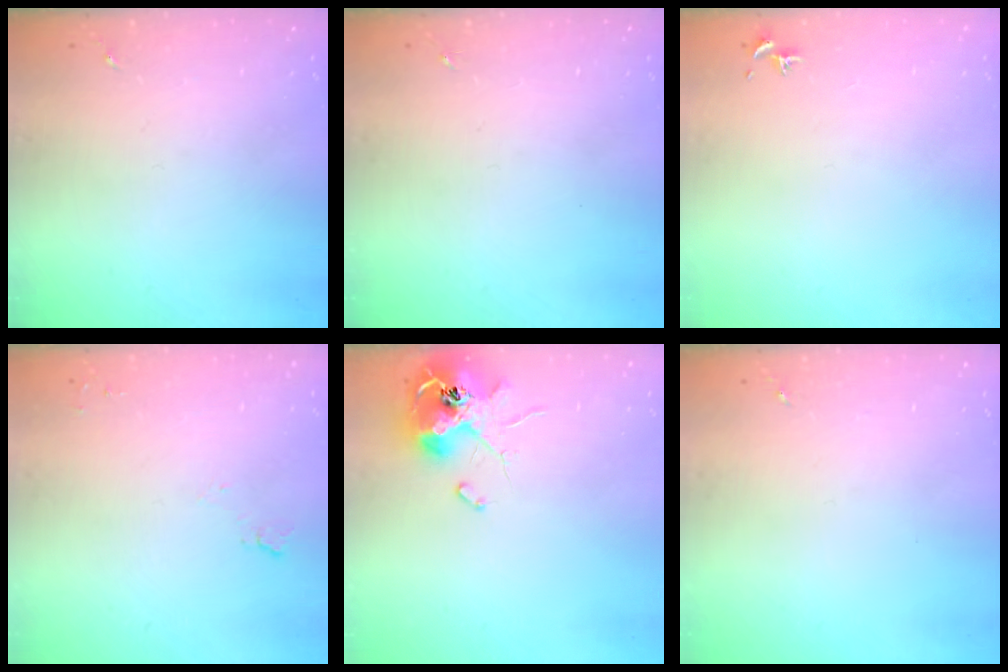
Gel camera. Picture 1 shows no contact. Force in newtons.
{"total": 0.0}
{"total": 0.8, "press": 0.7, "slide": 0.3}
{"total": 5.1, "press": 5.1, "slide": 0.6}
{"total": 12.4, "press": 12.4, "slide": 1.0}
{"total": 0.0}